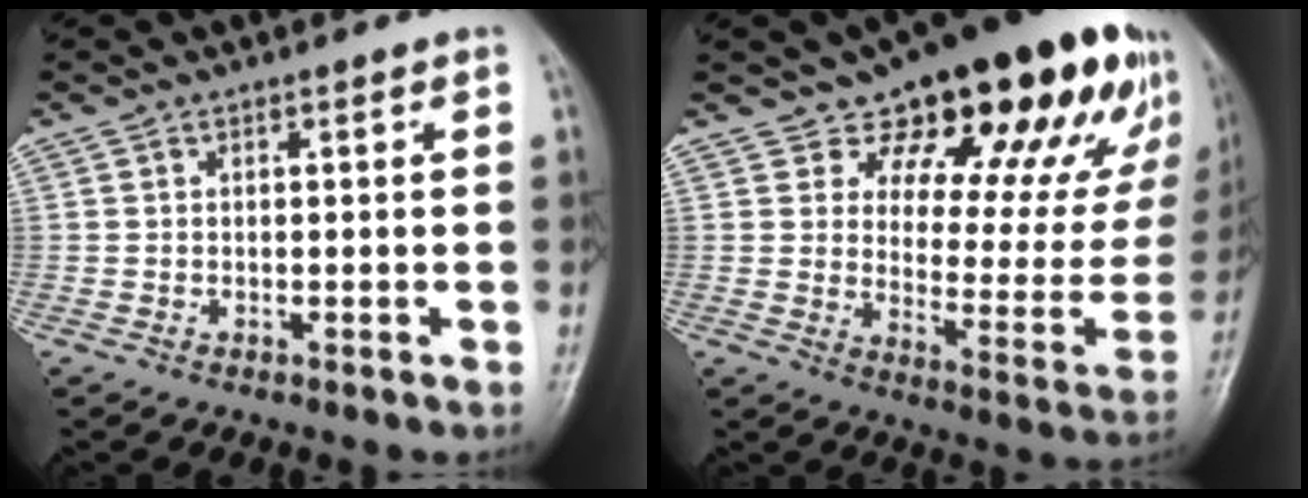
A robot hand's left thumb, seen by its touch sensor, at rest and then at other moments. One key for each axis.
{"total": 25.6, "fx": 16.6, "fy": 10.7, "fz": 16.2, "tx": -0.176, "ty": -0.078, "tz": 0.224}